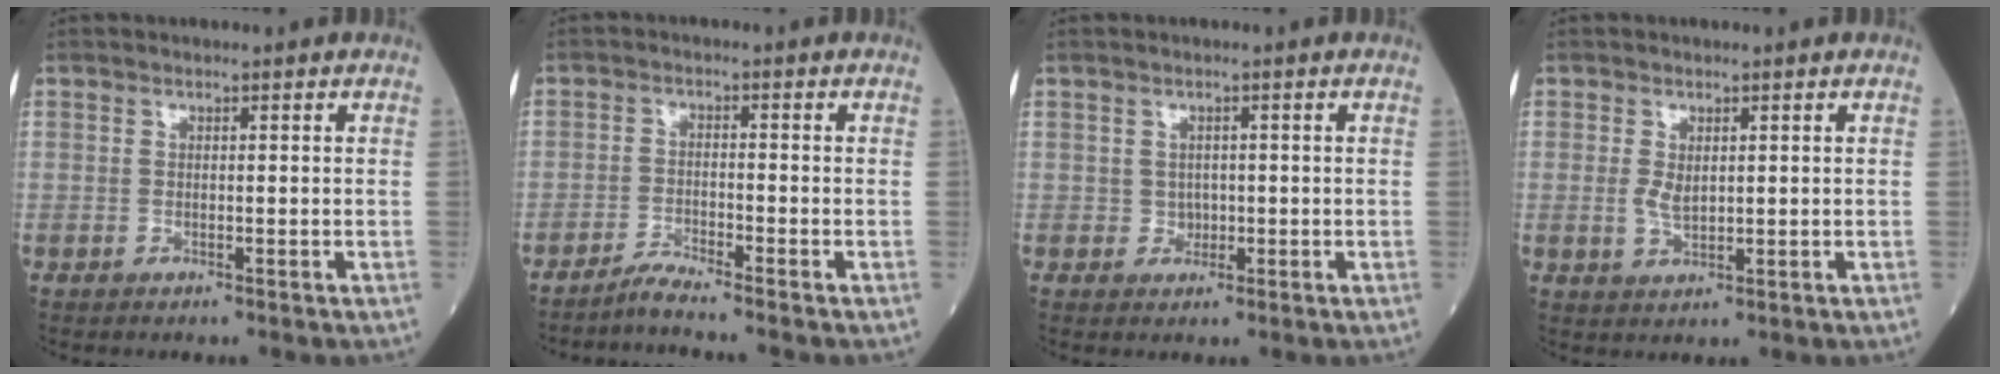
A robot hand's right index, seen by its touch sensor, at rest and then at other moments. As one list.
[{"total": 3.3, "force": [-3.0, -1.2, 0.4], "torque": [-0.012, -0.016, -0.062]}, {"total": 1.5, "force": [-0.1, 1.4, 0.7], "torque": [-0.009, 0.002, 0.001]}, {"total": 2.4, "force": [0.3, 1.2, 2.1], "torque": [-0.040, -0.004, 0.010]}]